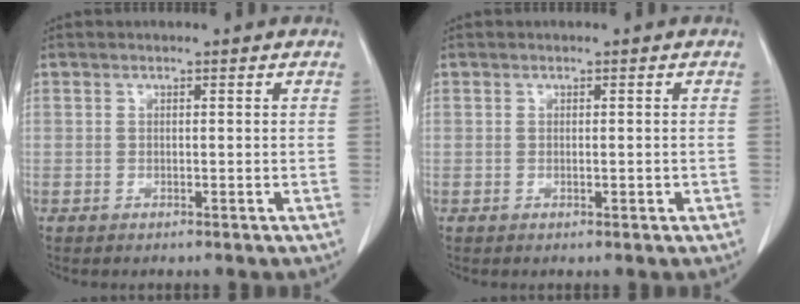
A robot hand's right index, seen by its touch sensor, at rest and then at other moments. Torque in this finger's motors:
{"motor_torque": [-0.14, -0.02, 0.00, 0.00]}